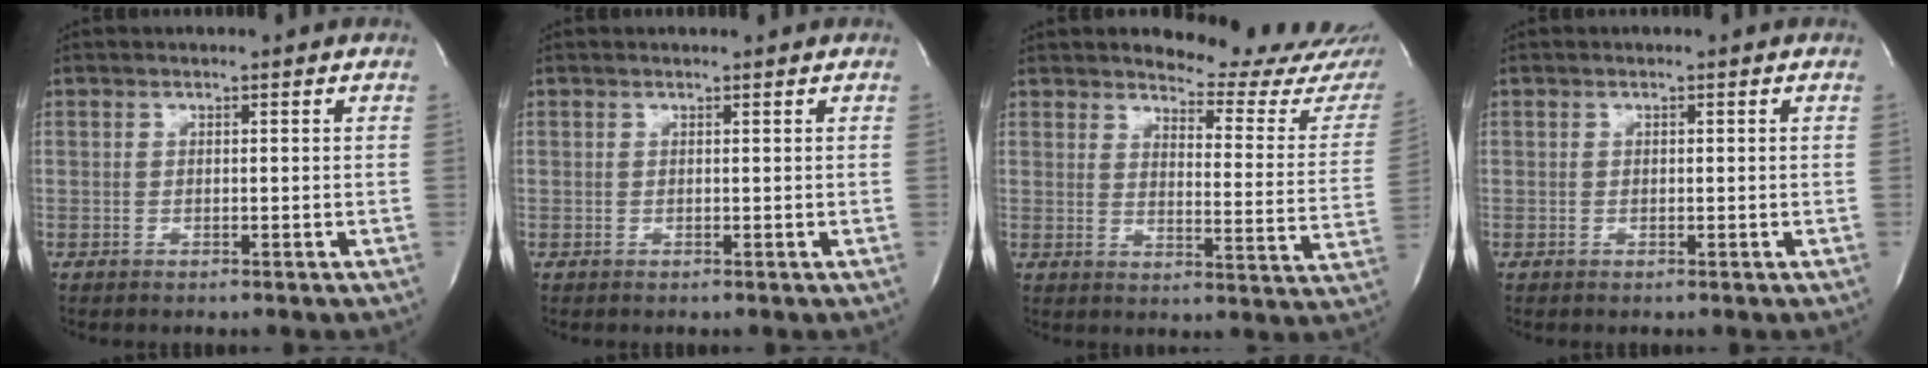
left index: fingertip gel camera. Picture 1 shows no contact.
{"total": 0.6, "force": [0.6, 0.1, -0.1], "torque": [-0.005, 0.004, 0.007]}
{"total": 16.2, "force": [15.3, 2.2, 4.6], "torque": [-0.045, -0.105, 0.163]}
{"total": 0.0}